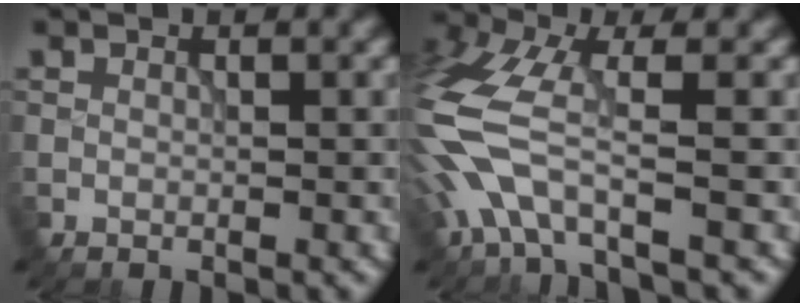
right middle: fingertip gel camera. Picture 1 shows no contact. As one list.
[{"total": 7.6, "force": [-2.3, 3.1, 6.5], "torque": [-0.165, 0.001, -0.063]}]